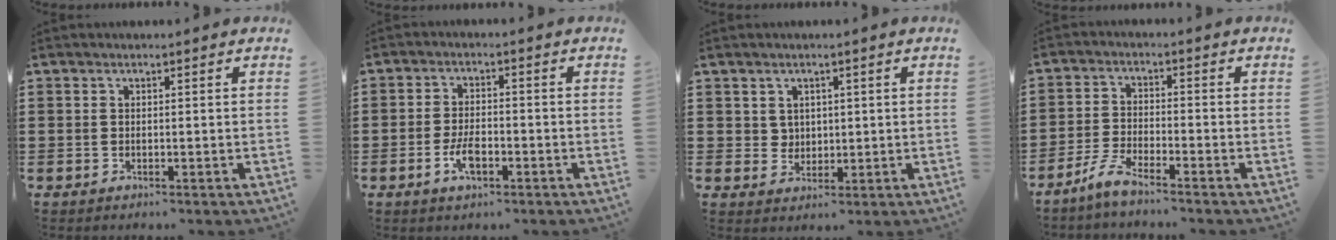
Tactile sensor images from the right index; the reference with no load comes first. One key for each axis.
{"total": 4.3, "fx": -1.8, "fy": 1.9, "fz": 3.4, "tx": -0.079, "ty": -0.001, "tz": -0.038}
{"total": 2.7, "fx": 1.4, "fy": 2.3, "fz": 0.5, "tx": -0.018, "ty": 0.011, "tz": 0.026}
{"total": 4.2, "fx": -3.6, "fy": 0.2, "fz": 2.1, "tx": -0.065, "ty": -0.007, "tz": -0.077}